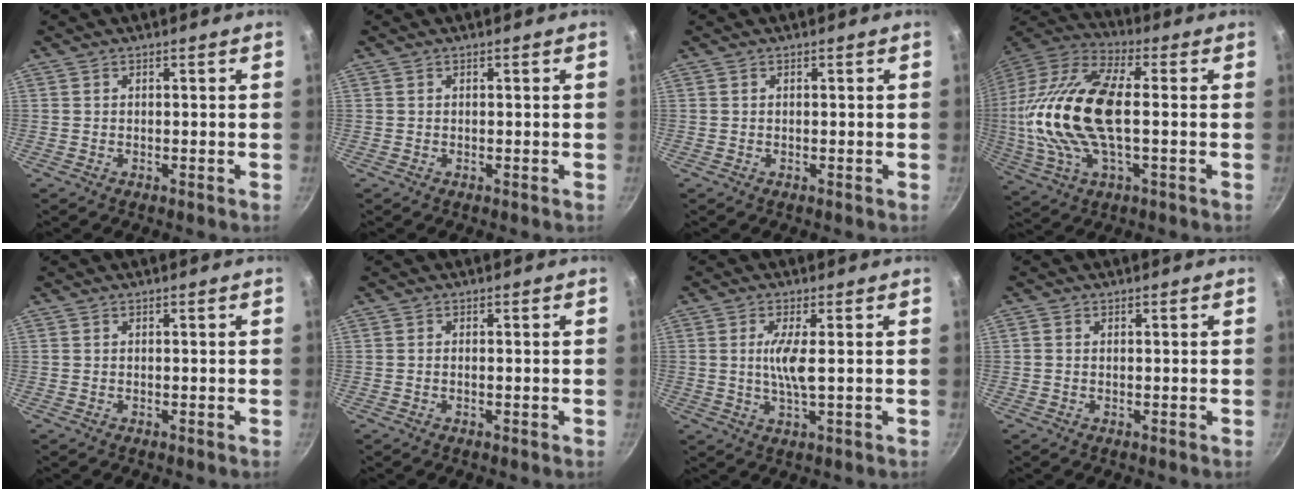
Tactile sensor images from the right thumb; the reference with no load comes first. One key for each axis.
{"total": 0.0}
{"total": 0.0}
{"total": 22.9, "fx": 0.1, "fy": 10.2, "fz": 20.5, "tx": -0.418, "ty": 0.025, "tz": -0.010}
{"total": 0.0}
{"total": 0.7, "fx": -0.2, "fy": 0.1, "fz": 0.6, "tx": -0.012, "ty": 0.002, "tz": -0.005}
{"total": 5.2, "fx": 0.5, "fy": 0.8, "fz": 5.1, "tx": -0.112, "ty": -0.005, "tz": 0.010}
{"total": 0.7, "fx": 0.1, "fy": 0.6, "fz": 0.4, "tx": -0.009, "ty": 0.003, "tz": 0.000}